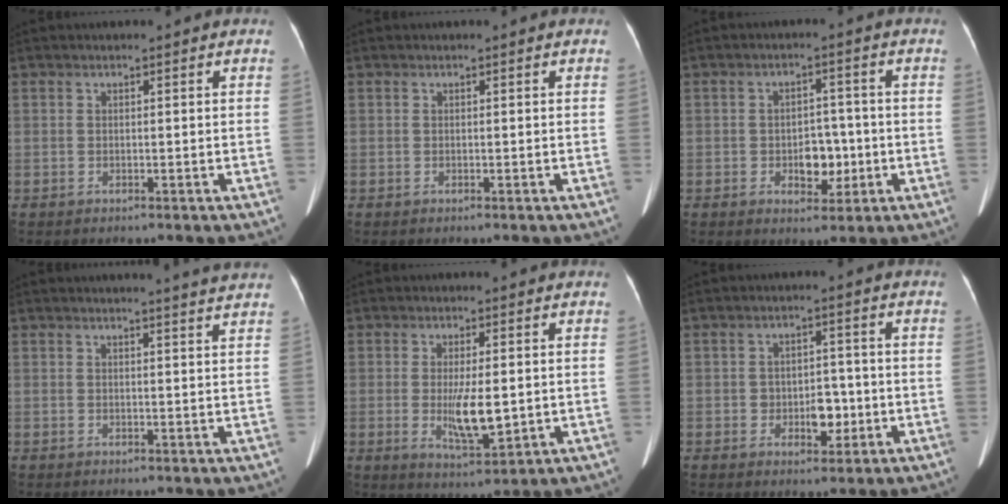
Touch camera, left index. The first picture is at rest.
{"total": 0.0}
{"total": 5.0, "force": [-1.4, 3.2, 3.6], "torque": [-0.050, 0.007, -0.013]}
{"total": 5.3, "force": [5.0, -0.7, 1.7], "torque": [-0.024, -0.003, 0.039]}
{"total": 6.7, "force": [-0.6, 1.8, 6.4], "torque": [-0.117, -0.017, -0.003]}
{"total": 4.5, "force": [-1.3, 3.0, 3.2], "torque": [-0.043, 0.007, -0.012]}